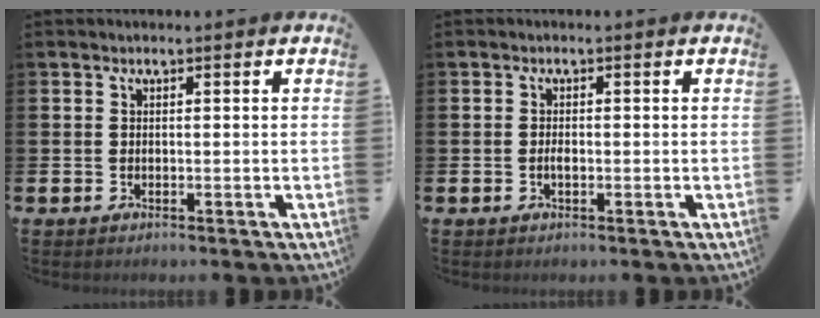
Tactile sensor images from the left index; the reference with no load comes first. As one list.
[{"total": 1.1, "force": [-0.3, 0.5, 0.9], "torque": [-0.017, 0.001, -0.006]}]